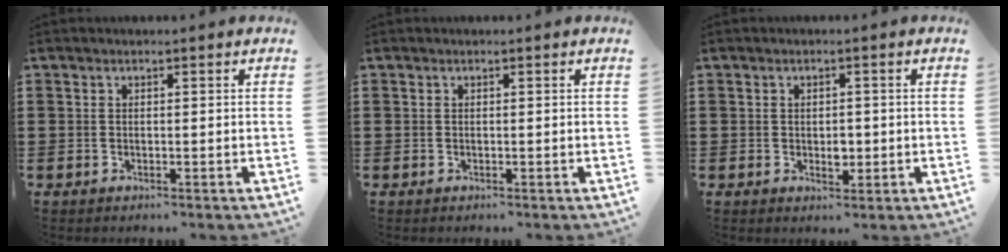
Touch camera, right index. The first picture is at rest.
{"total": 0.0}
{"total": 2.2, "force": [-0.2, 1.3, 1.8], "torque": [-0.026, -0.003, -0.005]}